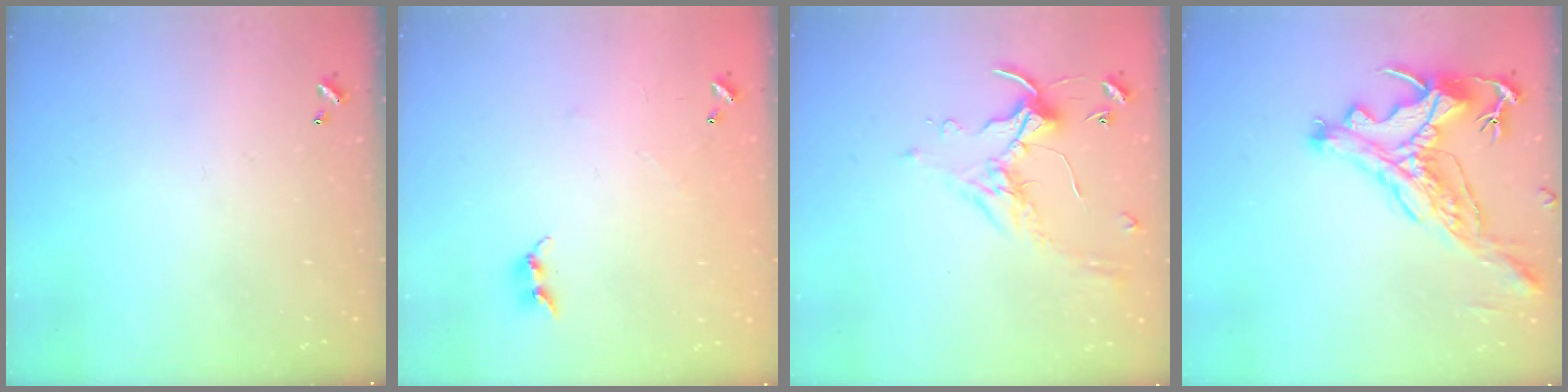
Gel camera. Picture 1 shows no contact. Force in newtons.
{"total": 5.6, "press": 5.6, "slide": 0.2}
{"total": 0.7, "press": 0.6, "slide": 0.4}
{"total": 3.7, "press": 3.4, "slide": 1.5}